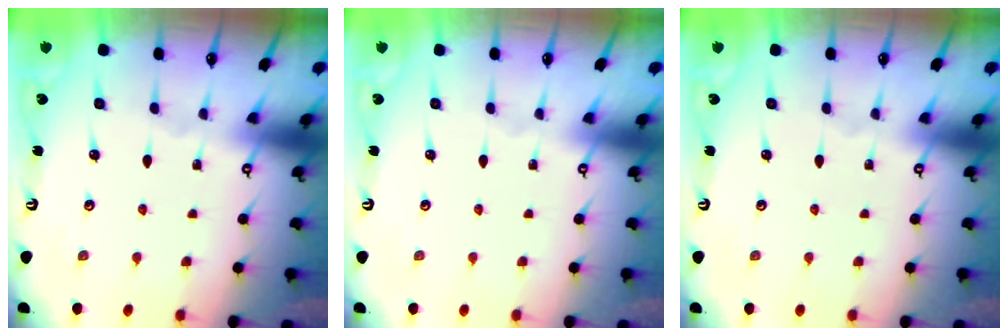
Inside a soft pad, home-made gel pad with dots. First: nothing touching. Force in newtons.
{"total": 0.0}
{"total": 0.0}